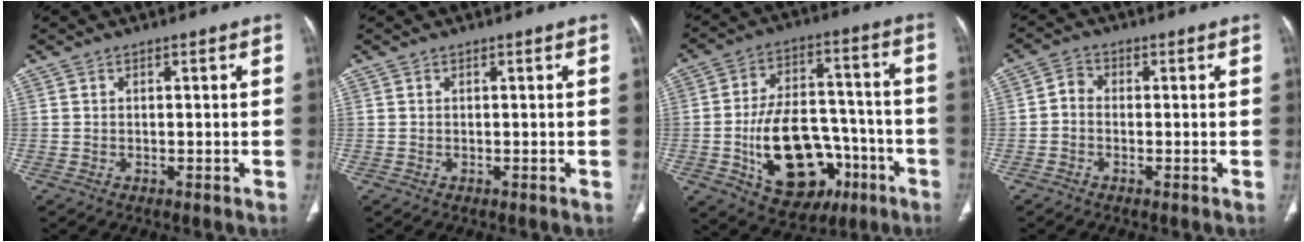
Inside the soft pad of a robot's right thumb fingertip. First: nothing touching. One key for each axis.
{"total": 0.0}
{"total": 21.0, "fx": -7.0, "fy": 13.1, "fz": 14.8, "tx": -0.208, "ty": 0.046, "tz": -0.091}
{"total": 0.9, "fx": -0.2, "fy": 0.7, "fz": 0.6, "tx": -0.008, "ty": 0.001, "tz": -0.006}